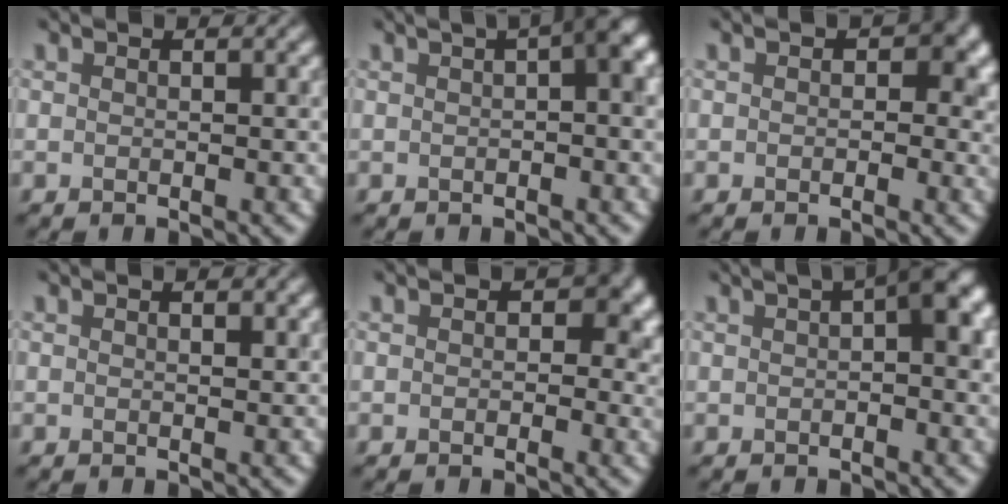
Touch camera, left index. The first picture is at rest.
{"total": 4.2, "force": [0.9, 0.9, 4.0], "torque": [-0.040, 0.022, 0.009]}
{"total": 4.0, "force": [0.7, 2.8, 2.8], "torque": [-0.015, -0.004, 0.006]}
{"total": 0.8, "force": [0.5, 0.1, 0.6], "torque": [-0.008, 0.000, 0.005]}
{"total": 4.6, "force": [0.9, 3.3, 3.0], "torque": [-0.008, -0.002, 0.006]}
{"total": 4.4, "force": [1.2, 0.9, 4.1], "torque": [-0.048, 0.017, 0.012]}